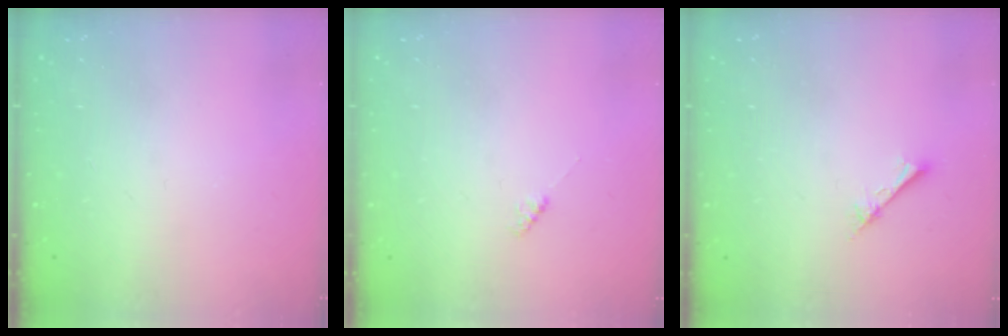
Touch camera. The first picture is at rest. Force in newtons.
{"total": 1.9, "press": 1.9, "slide": 0.3}
{"total": 2.3, "press": 2.3, "slide": 0.3}